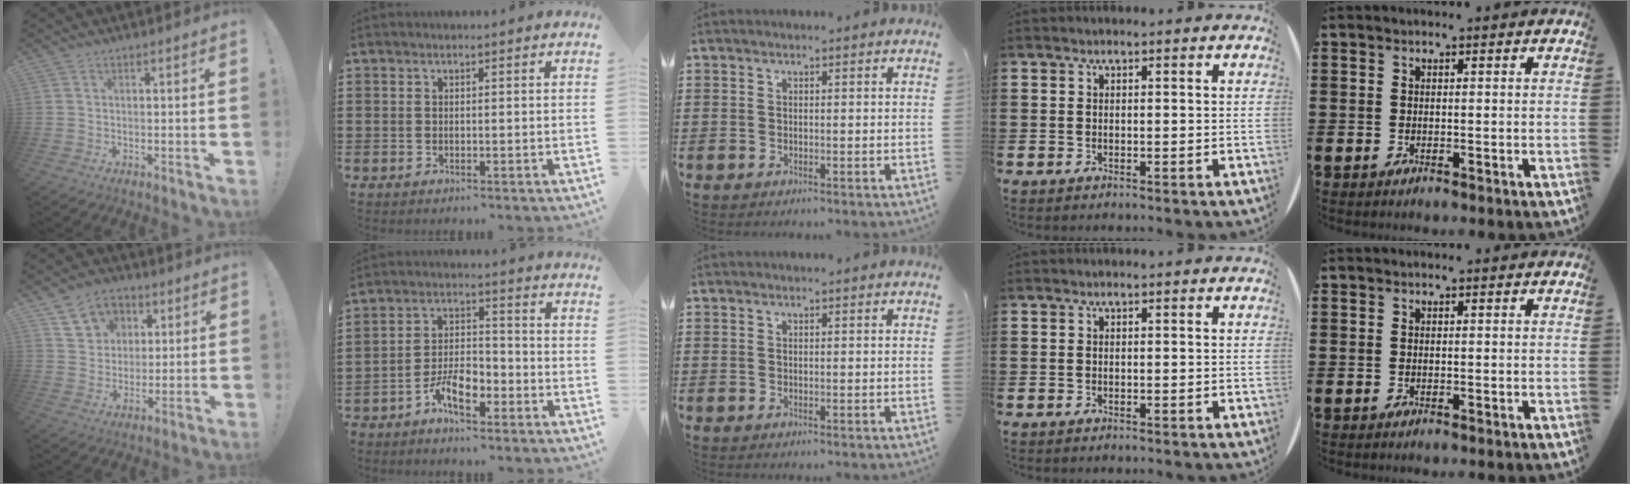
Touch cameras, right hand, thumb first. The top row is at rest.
{"thumb": {"total": 10.3, "force": [5.1, 8.3, 3.3], "torque": [-0.044, -0.025, 0.101]}, "index": {"total": 6.2, "force": [-4.1, 2.6, 3.9], "torque": [-0.077, 0.012, -0.078]}}